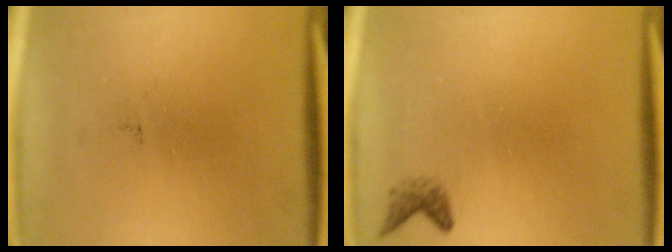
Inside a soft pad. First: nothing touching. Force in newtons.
{"total": 1.3}